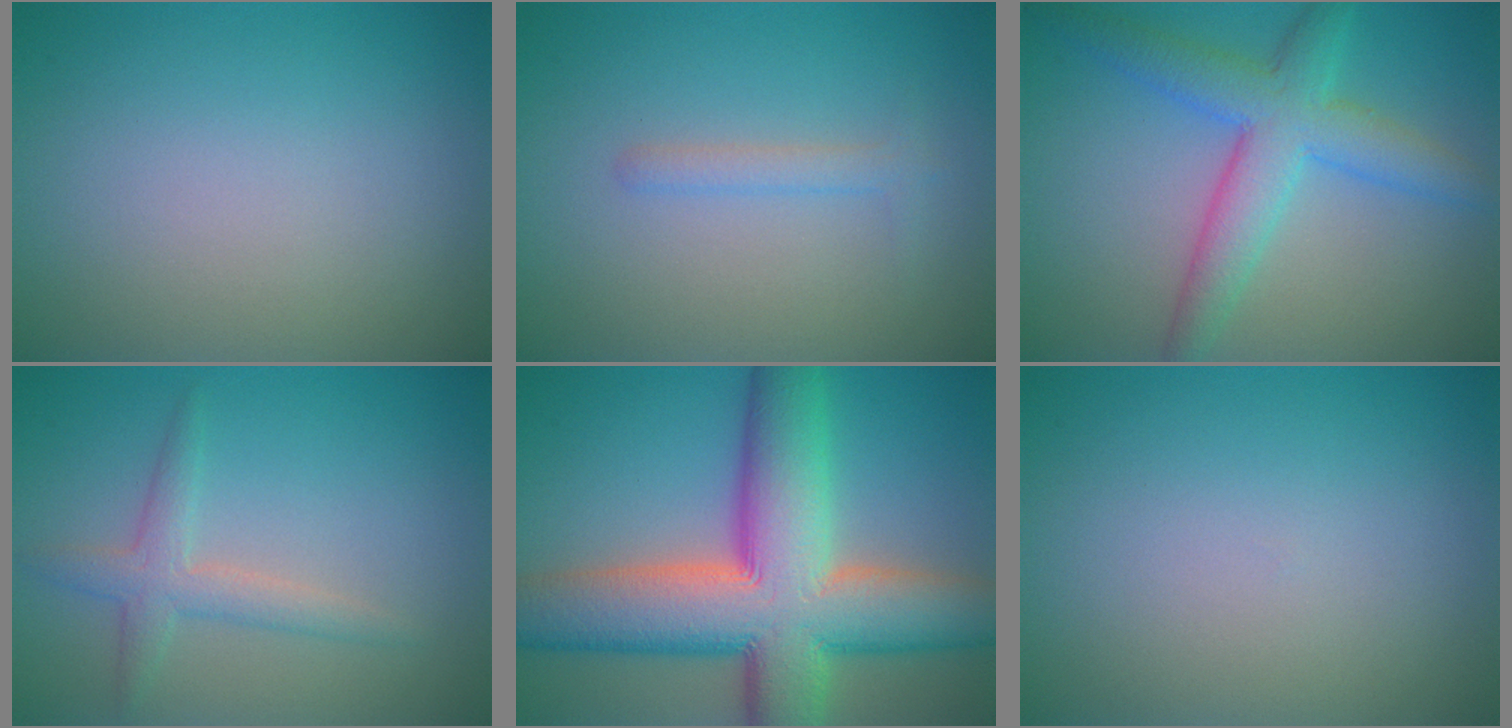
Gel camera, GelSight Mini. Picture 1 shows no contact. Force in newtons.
{"total": 1.3, "press": 1.3, "slide": 0.1}
{"total": 5.6, "press": 5.6, "slide": 0.2}
{"total": 2.5, "press": 2.5, "slide": 0.1}
{"total": 14.2, "press": 14.2, "slide": 0.8}
{"total": 0.0}